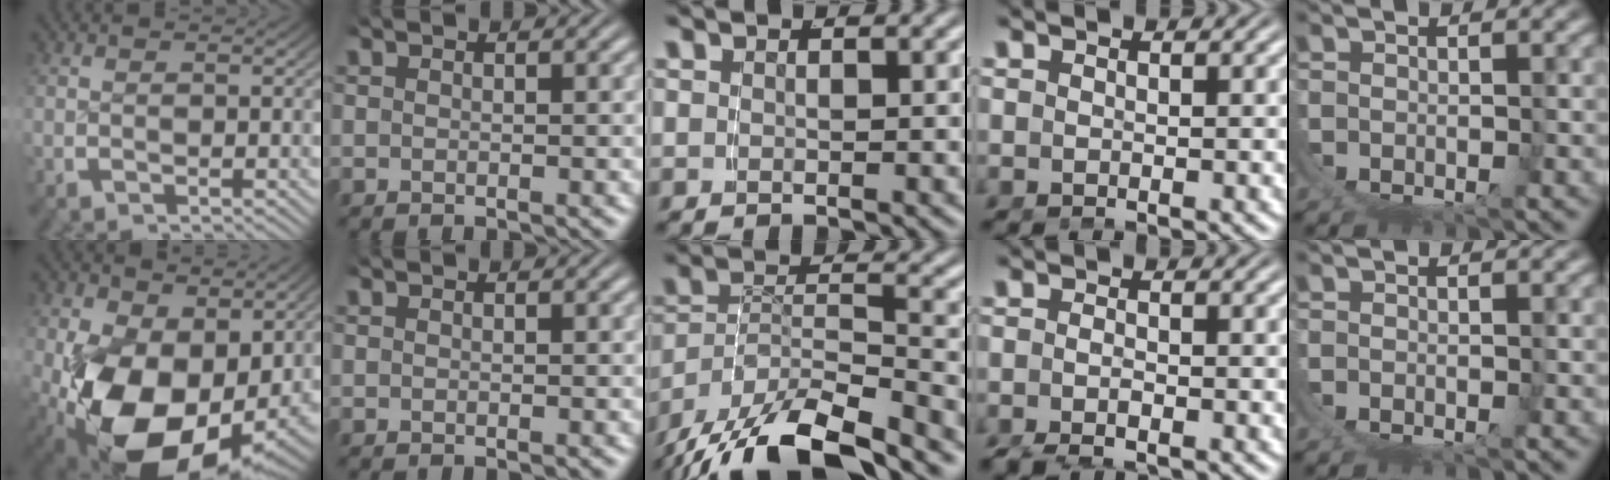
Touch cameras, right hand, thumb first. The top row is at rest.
{"thumb": {"total": 19.1, "force": [-4.1, 12.3, 14.0], "torque": [-0.268, -0.094, -0.023]}, "middle": {"total": 9.6, "force": [-6.5, 4.8, 5.1], "torque": [-0.097, -0.024, -0.102]}, "ring": {"total": 3.0, "force": [-2.1, 1.5, 1.5], "torque": [-0.037, -0.012, -0.033]}}